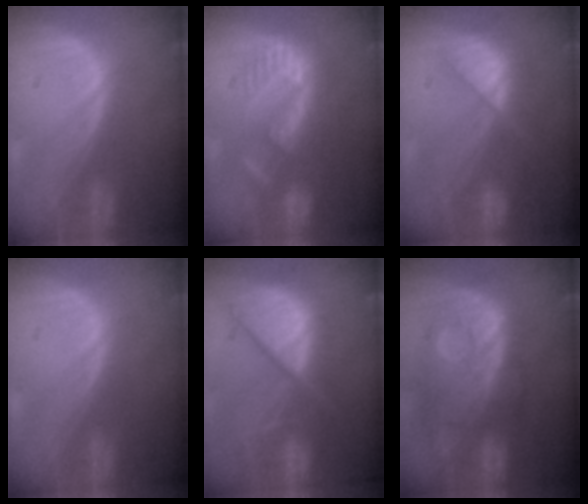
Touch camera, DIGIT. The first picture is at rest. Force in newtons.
{"total": 8.7, "press": 8.1, "slide": 3.0}
{"total": 7.1, "press": 7.0, "slide": 1.4}
{"total": 0.0}
{"total": 12.4, "press": 10.1, "slide": 7.1}
{"total": 12.4, "press": 10.2, "slide": 6.9}